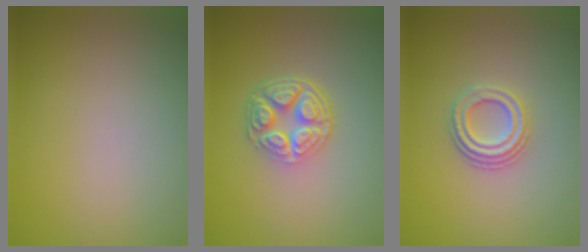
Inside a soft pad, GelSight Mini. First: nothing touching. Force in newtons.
{"total": 5.0, "press": 3.7, "slide": 3.3}
{"total": 3.0, "press": 2.5, "slide": 1.7}